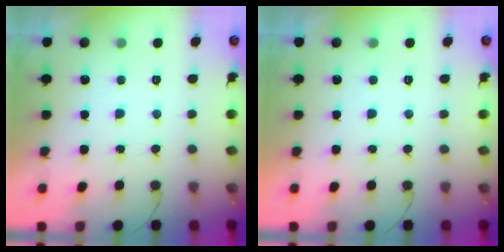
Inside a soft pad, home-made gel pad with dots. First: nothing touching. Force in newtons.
{"total": 0.0}